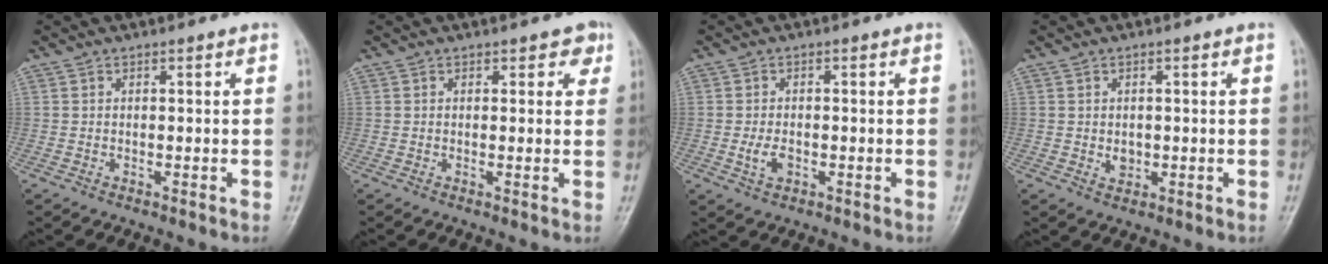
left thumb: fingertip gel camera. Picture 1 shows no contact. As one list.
[{"total": 2.4, "force": [1.2, 1.7, 1.3], "torque": [0.012, -0.001, 0.008]}, {"total": 3.4, "force": [-0.8, 2.2, 2.4], "torque": [-0.042, 0.001, -0.015]}, {"total": 2.3, "force": [-0.1, 1.9, 1.3], "torque": [-0.009, 0.000, 0.002]}]